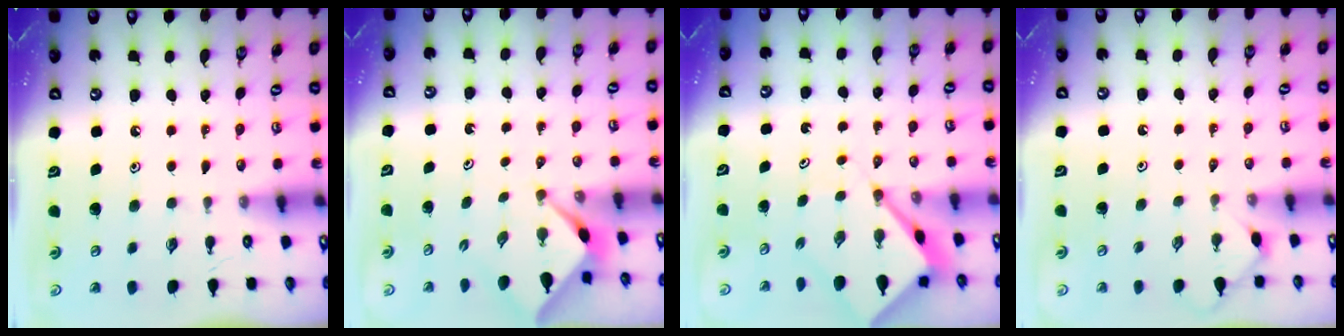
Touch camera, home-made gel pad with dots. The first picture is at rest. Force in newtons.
{"total": 2.4, "press": 2.3, "slide": 0.3}
{"total": 5.8, "press": 5.7, "slide": 0.5}
{"total": 2.6, "press": 2.6, "slide": 0.5}